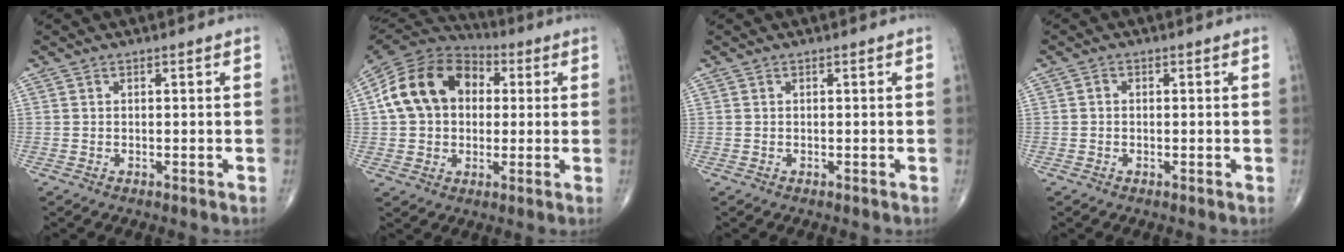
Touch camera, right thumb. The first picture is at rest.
{"total": 16.9, "force": [2.6, 12.8, 10.8], "torque": [-0.176, 0.025, 0.035]}
{"total": 0.0}
{"total": 0.9, "force": [0.0, 0.7, 0.5], "torque": [-0.004, 0.002, -0.004]}